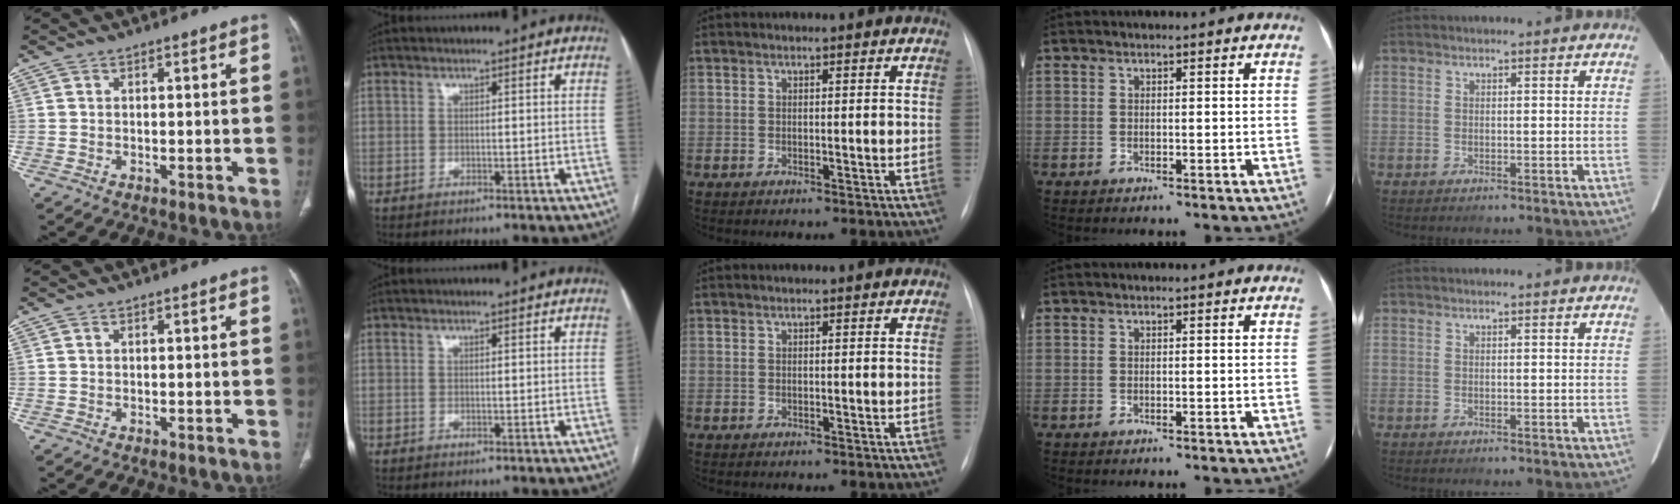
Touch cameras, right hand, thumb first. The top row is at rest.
{}